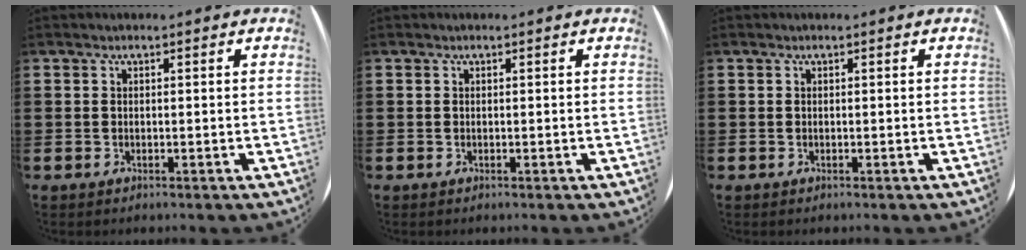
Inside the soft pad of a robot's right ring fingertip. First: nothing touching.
{"total": 0.0}
{"total": 0.0}